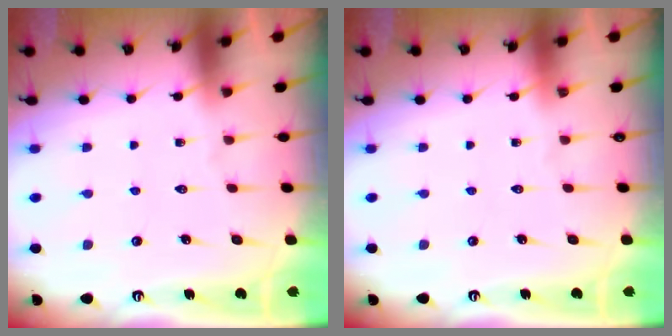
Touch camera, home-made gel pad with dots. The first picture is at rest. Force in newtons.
{"total": 0.0}